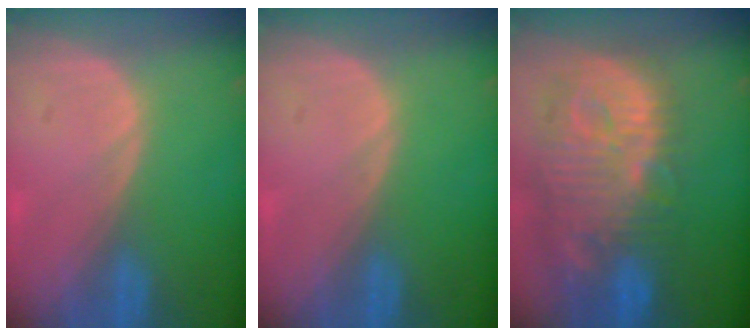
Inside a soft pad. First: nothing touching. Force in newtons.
{"total": 0.0}
{"total": 13.8, "press": 12.0, "slide": 6.7}